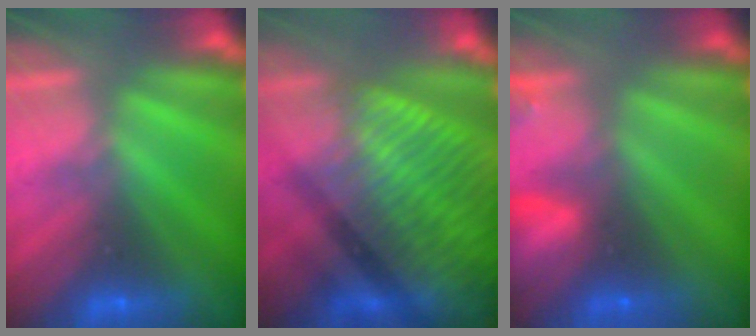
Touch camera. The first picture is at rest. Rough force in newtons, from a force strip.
{"total": 3.2}
{"total": 7.6}